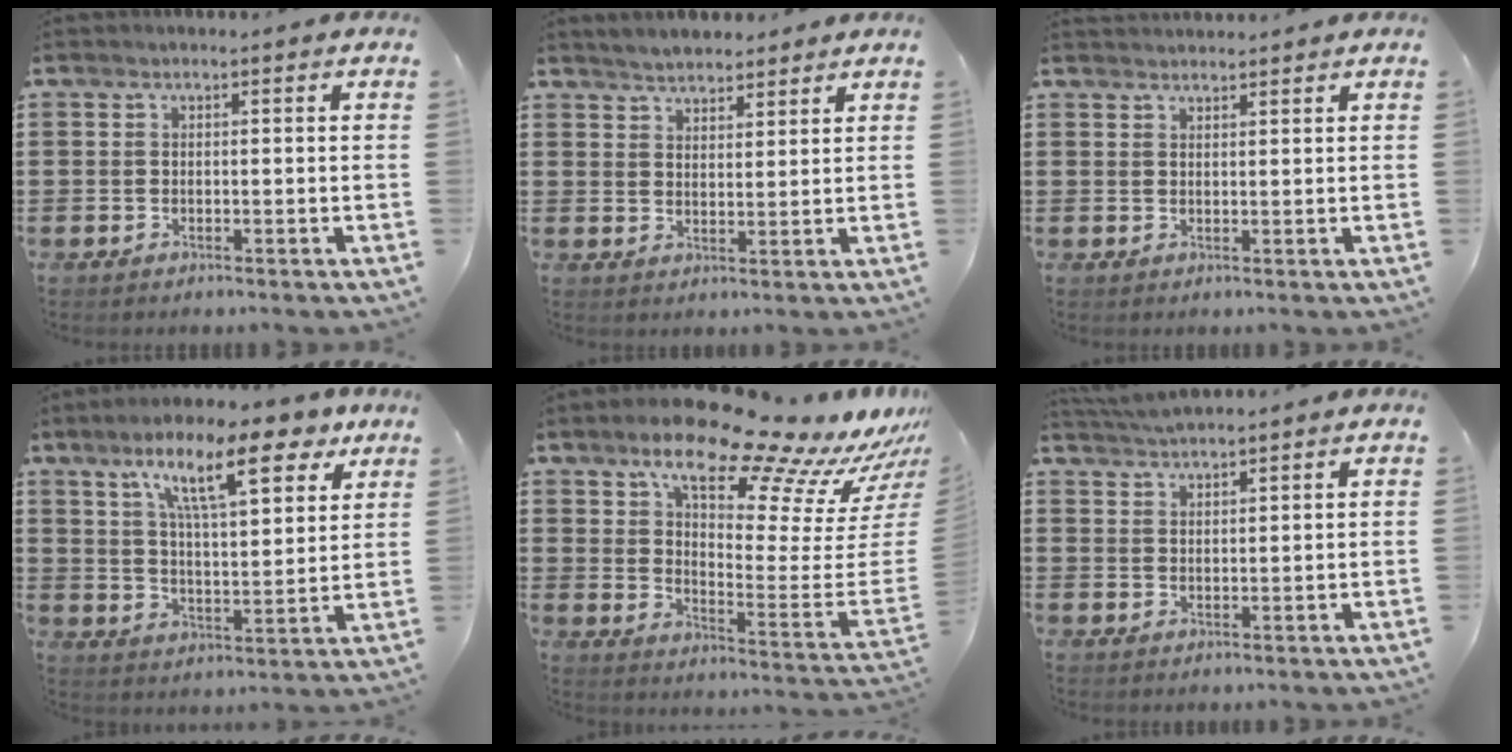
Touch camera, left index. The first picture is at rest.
{"total": 3.2, "force": [3.1, 0.8, 0.1], "torque": [-0.012, -0.003, 0.059]}
{"total": 1.5, "force": [1.5, 0.2, 0.1], "torque": [-0.004, 0.001, 0.030]}
{"total": 13.8, "force": [8.7, 3.5, 10.1], "torque": [-0.174, -0.025, 0.140]}
{"total": 15.5, "force": [12.0, 3.3, 9.2], "torque": [-0.155, -0.095, 0.192]}
{"total": 3.0, "force": [2.9, -0.1, 0.4], "torque": [-0.016, -0.002, 0.057]}